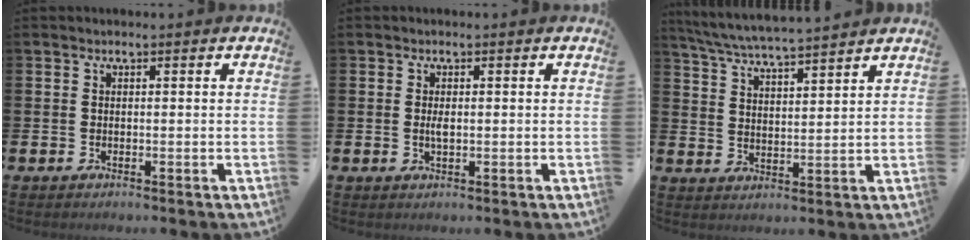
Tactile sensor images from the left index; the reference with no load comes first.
{"total": 1.4, "force": [0.1, 0.5, 1.3], "torque": [-0.022, 0.002, -0.001]}
{"total": 5.8, "force": [5.6, -0.2, 1.2], "torque": [-0.046, -0.035, 0.098]}